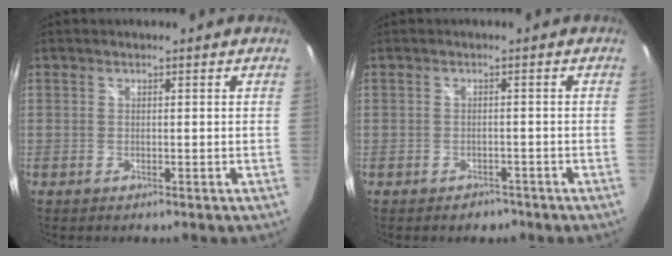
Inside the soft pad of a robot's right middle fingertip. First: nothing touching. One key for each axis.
{"total": 2.6, "fx": -2.0, "fy": 1.6, "fz": 0.4, "tx": -0.010, "ty": -0.001, "tz": -0.025}